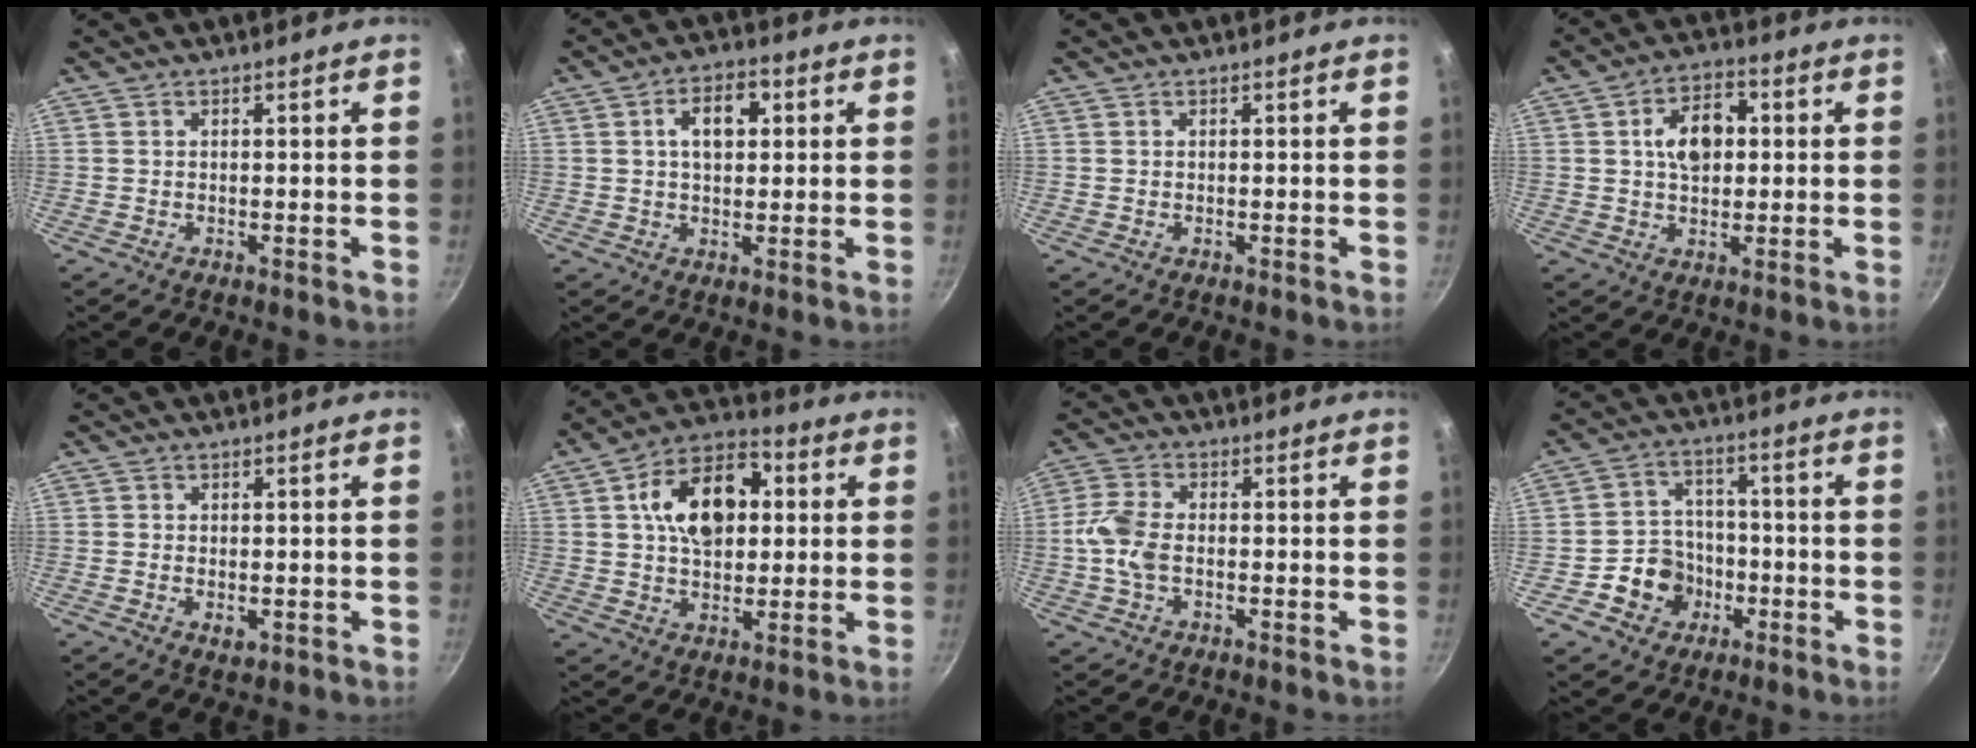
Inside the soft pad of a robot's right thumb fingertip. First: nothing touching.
{"total": 7.4, "force": [1.8, 4.6, 5.5], "torque": [-0.062, 0.010, 0.023]}
{"total": 0.0}
{"total": 8.9, "force": [1.3, 5.9, 6.5], "torque": [-0.075, 0.012, 0.015]}
{"total": 2.6, "force": [-0.5, 1.7, 1.9], "torque": [-0.031, -0.007, -0.006]}
{"total": 15.5, "force": [3.0, 10.3, 11.2], "torque": [-0.144, 0.014, 0.035]}
{"total": 6.7, "force": [-0.9, 4.0, 5.3], "torque": [-0.116, 0.015, -0.028]}
{"total": 9.1, "force": [-3.2, 8.0, 3.0], "torque": [-0.016, 0.038, -0.059]}